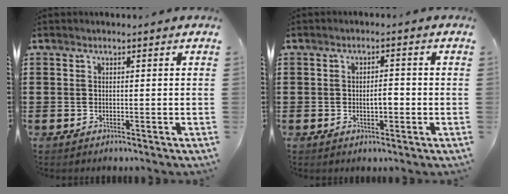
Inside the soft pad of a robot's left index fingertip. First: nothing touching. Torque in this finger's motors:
{"motor_torque": [0.04, 0.04, 0.05, 0.04]}